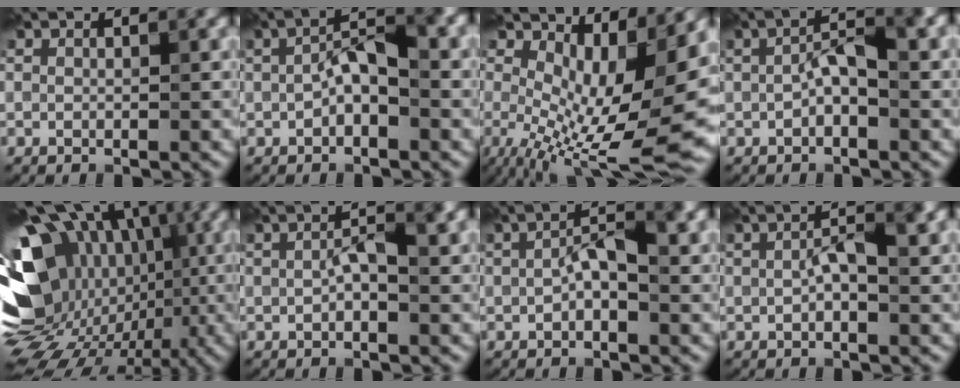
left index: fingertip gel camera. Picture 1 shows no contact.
{"total": 4.7, "force": [-0.2, 2.1, 4.3], "torque": [-0.075, 0.013, -0.008]}
{"total": 12.5, "force": [-0.2, 5.0, 11.5], "torque": [-0.168, -0.021, 0.012]}
{"total": 3.9, "force": [-0.1, 1.5, 3.7], "torque": [-0.068, 0.011, -0.006]}
{"total": 18.3, "force": [-0.7, 13.2, 12.6], "torque": [-0.217, 0.006, -0.004]}
{"total": 3.3, "force": [0.2, 1.1, 3.2], "torque": [-0.057, 0.007, 0.000]}
{"total": 4.2, "force": [-0.1, 1.6, 3.9], "torque": [-0.070, 0.011, -0.005]}
{"total": 3.9, "force": [0.3, 1.3, 3.7], "torque": [-0.067, 0.007, 0.001]}